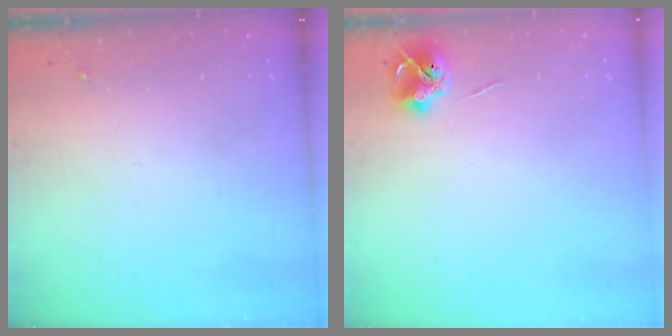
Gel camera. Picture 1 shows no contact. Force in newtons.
{"total": 7.3, "press": 7.3, "slide": 0.6}